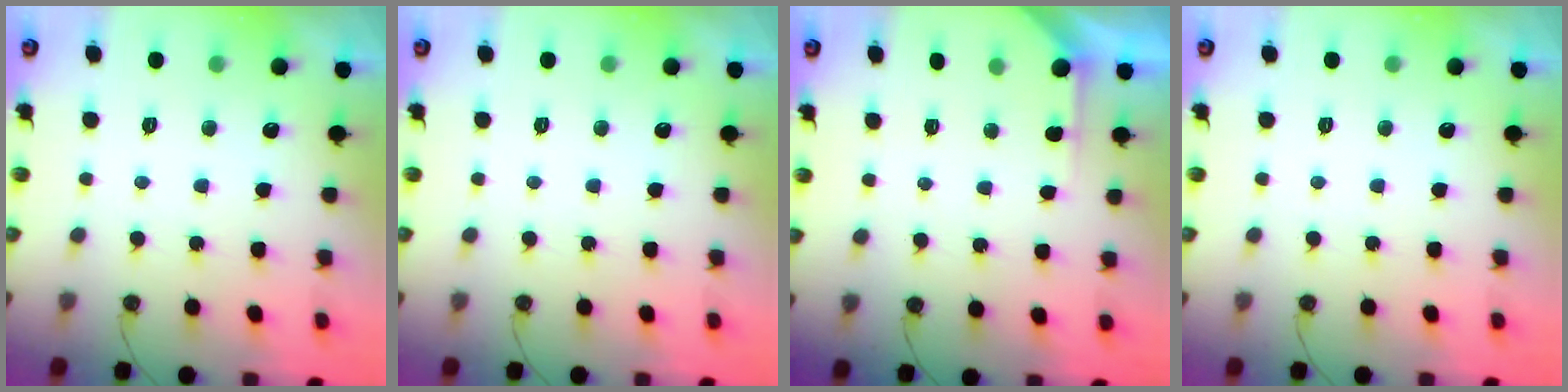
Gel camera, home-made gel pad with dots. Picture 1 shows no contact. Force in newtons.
{"total": 0.0}
{"total": 2.9, "press": 2.9, "slide": 0.2}
{"total": 0.0}